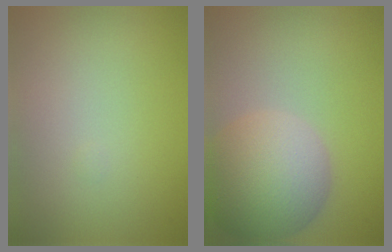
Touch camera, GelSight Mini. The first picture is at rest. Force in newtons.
{"total": 8.6, "press": 8.5, "slide": 0.6}